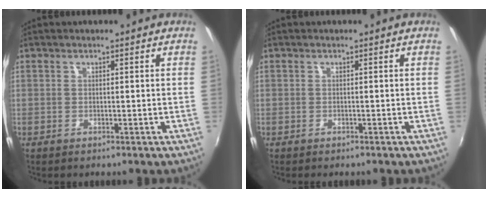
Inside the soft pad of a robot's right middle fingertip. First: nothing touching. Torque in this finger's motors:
{"motor_torque": [0.56, -0.78, -0.01, 0.00]}